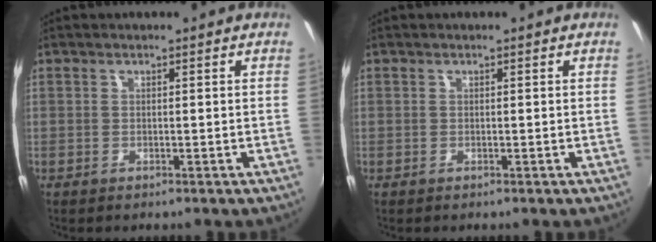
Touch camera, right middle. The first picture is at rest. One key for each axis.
{"total": 0.0}